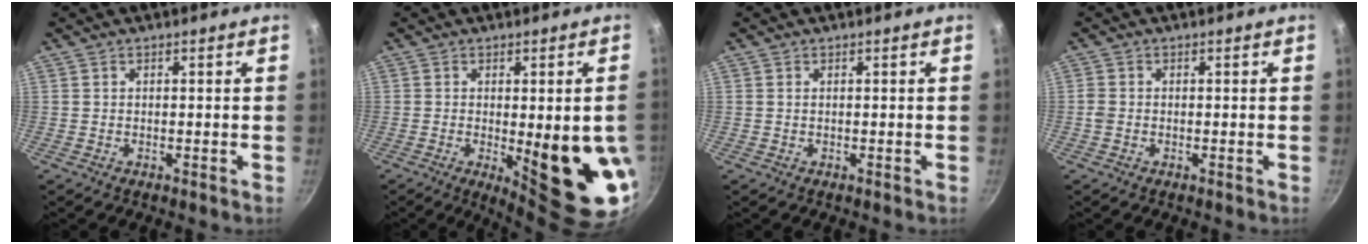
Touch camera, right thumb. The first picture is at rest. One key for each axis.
{"total": 15.9, "fx": -2.7, "fy": 4.4, "fz": 15.0, "tx": -0.172, "ty": -0.016, "tz": -0.021}
{"total": 0.0}
{"total": 1.5, "fx": -0.4, "fy": 1.2, "fz": 0.7, "tx": -0.016, "ty": 0.003, "tz": -0.010}